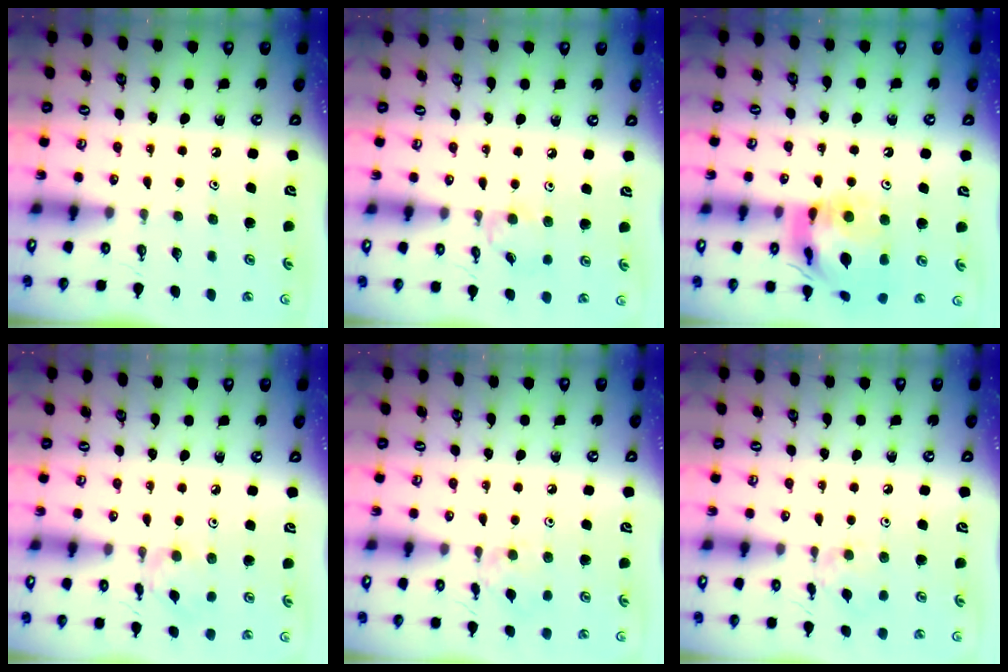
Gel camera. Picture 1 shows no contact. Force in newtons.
{"total": 5.8, "press": 5.8, "slide": 0.4}
{"total": 16.2, "press": 16.1, "slide": 1.9}
{"total": 2.9, "press": 2.9, "slide": 0.2}
{"total": 6.0, "press": 6.0, "slide": 0.7}
{"total": 6.0, "press": 6.0, "slide": 0.7}